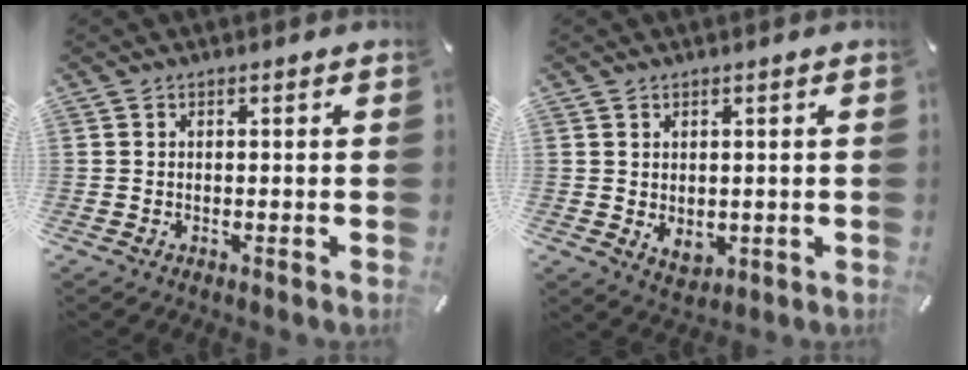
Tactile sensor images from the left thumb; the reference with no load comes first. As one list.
[{"total": 3.1, "force": [0.9, 2.7, 1.3], "torque": [-0.009, -0.002, 0.016]}]